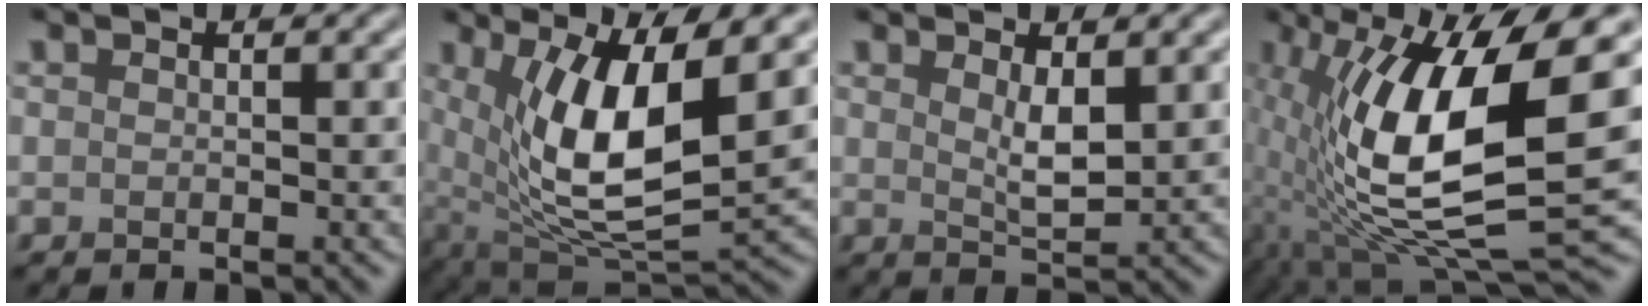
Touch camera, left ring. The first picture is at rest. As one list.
[{"total": 9.6, "force": [2.4, 3.2, 8.7], "torque": [-0.158, -0.015, 0.047]}, {"total": 2.4, "force": [1.0, 0.6, 2.1], "torque": [-0.040, -0.006, 0.020]}, {"total": 13.3, "force": [0.7, 4.2, 12.6], "torque": [-0.236, -0.015, 0.011]}]